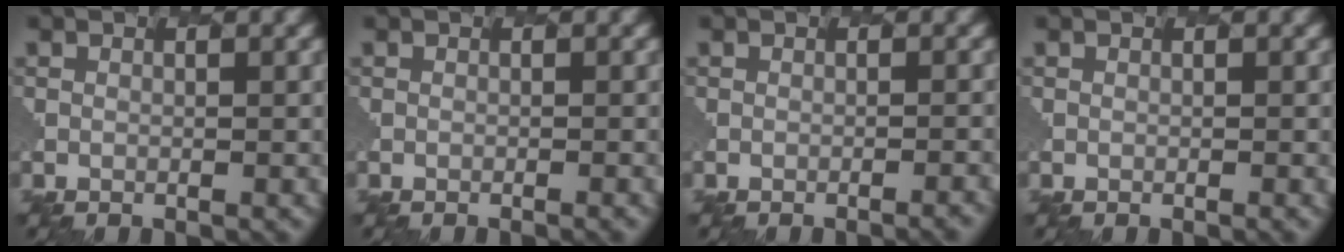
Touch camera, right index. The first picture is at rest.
{"total": 0.6, "force": [-0.4, 0.2, 0.4], "torque": [0.000, 0.002, -0.011]}
{"total": 1.7, "force": [-1.1, 0.5, 1.2], "torque": [-0.003, 0.009, -0.016]}
{"total": 0.0}